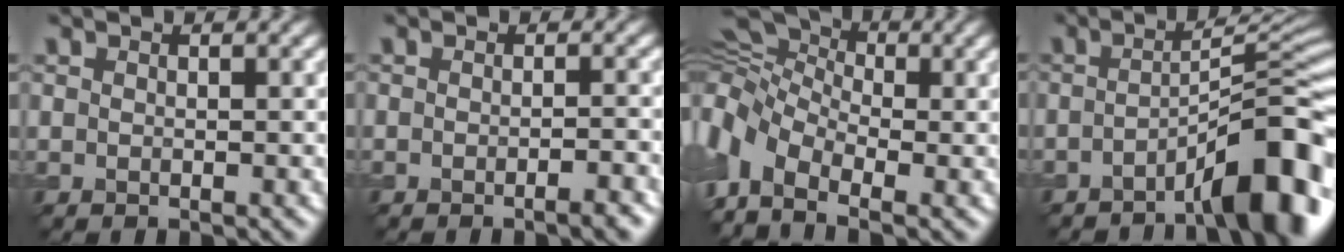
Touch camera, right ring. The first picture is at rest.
{"total": 2.2, "force": [-1.3, 0.3, 1.7], "torque": [-0.015, 0.012, -0.016]}
{"total": 8.1, "force": [-2.0, 5.0, 6.0], "torque": [-0.151, 0.006, -0.034]}
{"total": 8.8, "force": [-4.8, 1.7, 7.2], "torque": [-0.088, 0.030, -0.072]}